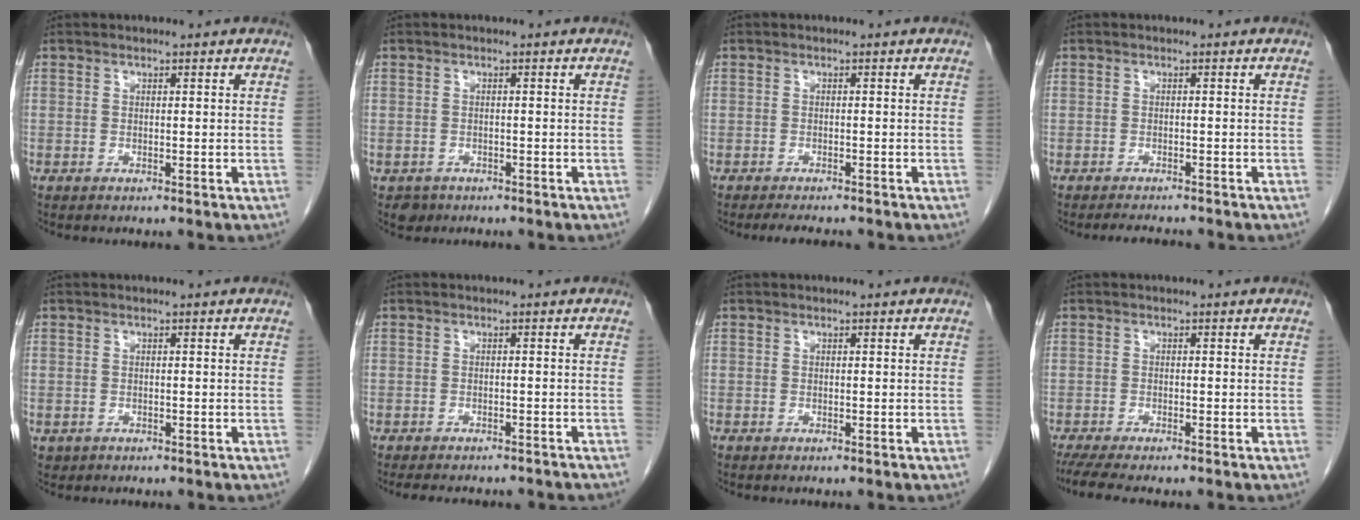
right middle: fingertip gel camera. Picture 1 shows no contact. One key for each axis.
{"total": 1.8, "fx": -1.1, "fy": 1.4, "fz": 0.1, "tx": -0.005, "ty": 0.004, "tz": -0.015}
{"total": 3.8, "fx": -3.4, "fy": 0.7, "fz": 1.6, "tx": -0.023, "ty": -0.008, "tz": -0.046}
{"total": 2.6, "fx": -2.5, "fy": 0.2, "fz": 0.7, "tx": -0.013, "ty": -0.008, "tz": -0.035}
{"total": 0.6, "fx": -0.3, "fy": 0.5, "fz": 0.0, "tx": -0.007, "ty": 0.003, "tz": -0.001}
{"total": 10.6, "fx": -9.4, "fy": 2.8, "fz": 4.0, "tx": -0.055, "ty": -0.003, "tz": -0.106}
{"total": 0.0}
{"total": 5.9, "fx": -4.9, "fy": 0.6, "fz": 3.3, "tx": -0.049, "ty": -0.014, "tz": -0.078}